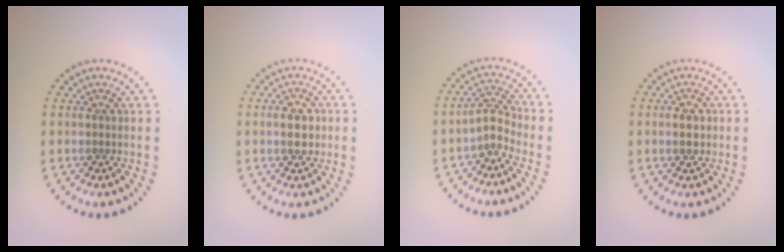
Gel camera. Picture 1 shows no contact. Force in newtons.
{"total": 2.6, "press": 2.6, "slide": 0.1}
{"total": 2.2, "press": 1.6, "slide": 1.6}
{"total": 2.1, "press": 2.1, "slide": 0.1}